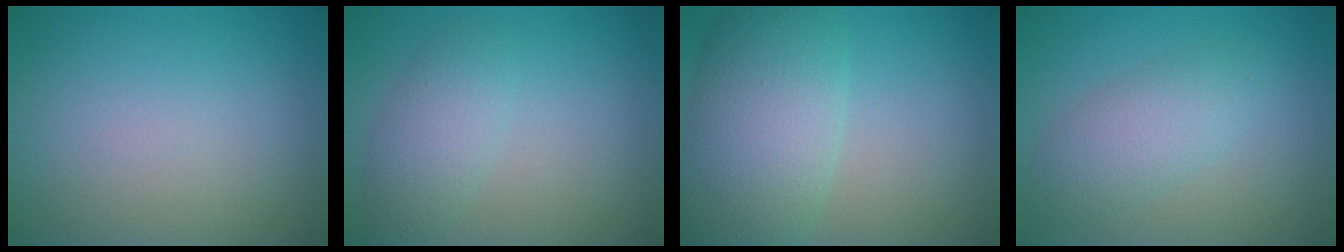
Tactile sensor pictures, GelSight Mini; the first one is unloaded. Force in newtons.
{"total": 2.9, "press": 2.9, "slide": 0.2}
{"total": 8.2, "press": 8.2, "slide": 0.4}
{"total": 3.4, "press": 3.4, "slide": 0.2}